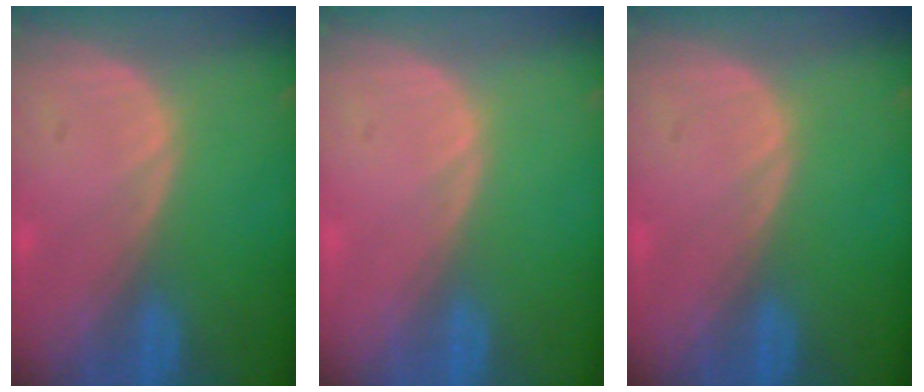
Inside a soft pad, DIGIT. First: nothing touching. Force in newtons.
{"total": 0.0}
{"total": 0.0}